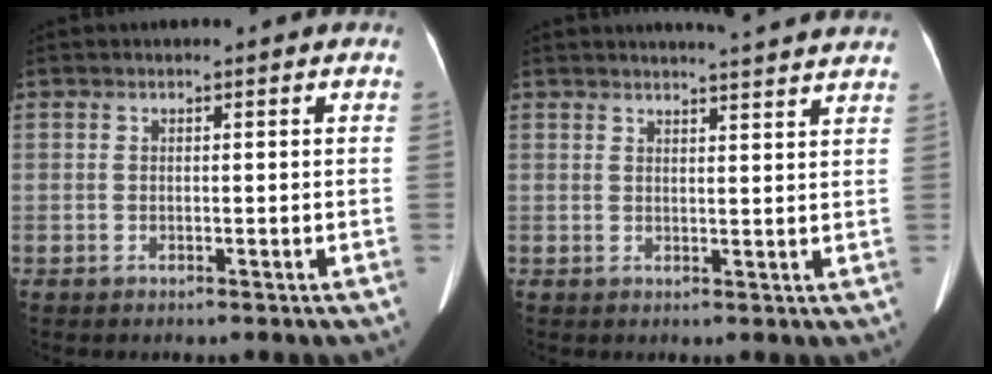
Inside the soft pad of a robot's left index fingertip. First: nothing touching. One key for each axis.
{"total": 9.9, "fx": 9.2, "fy": -0.3, "fz": 3.5, "tx": -0.047, "ty": 0.003, "tz": 0.097}